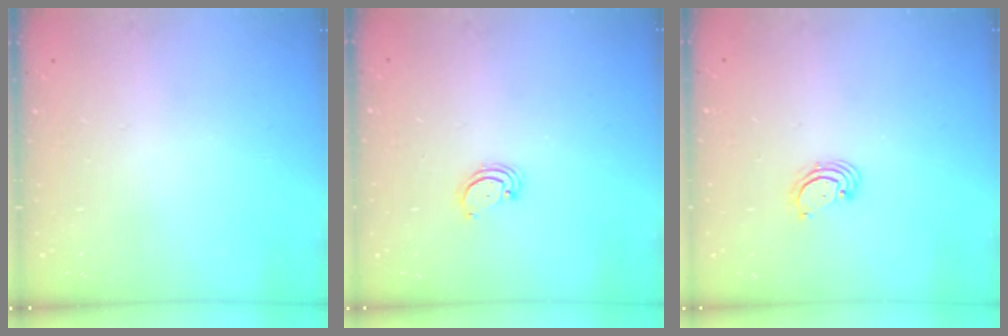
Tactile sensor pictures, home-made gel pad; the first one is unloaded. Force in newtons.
{"total": 2.5, "press": 2.5, "slide": 0.3}
{"total": 2.7, "press": 2.7, "slide": 0.3}